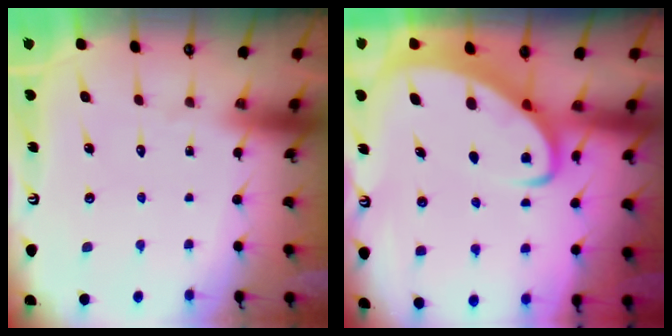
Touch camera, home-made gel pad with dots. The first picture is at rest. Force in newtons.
{"total": 3.9, "press": 3.9, "slide": 0.5}